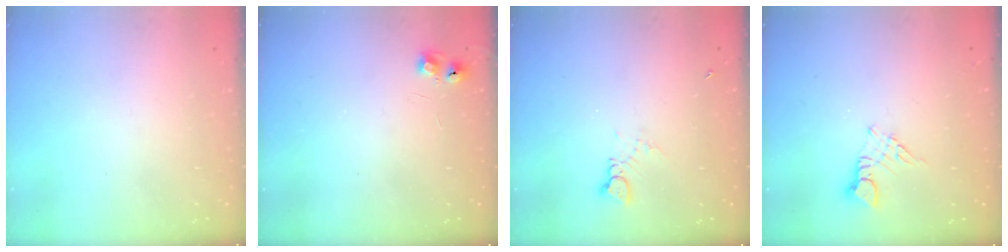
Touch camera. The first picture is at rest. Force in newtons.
{"total": 6.2, "press": 6.1, "slide": 1.0}
{"total": 2.2, "press": 2.2, "slide": 0.1}
{"total": 3.4, "press": 3.4, "slide": 0.4}